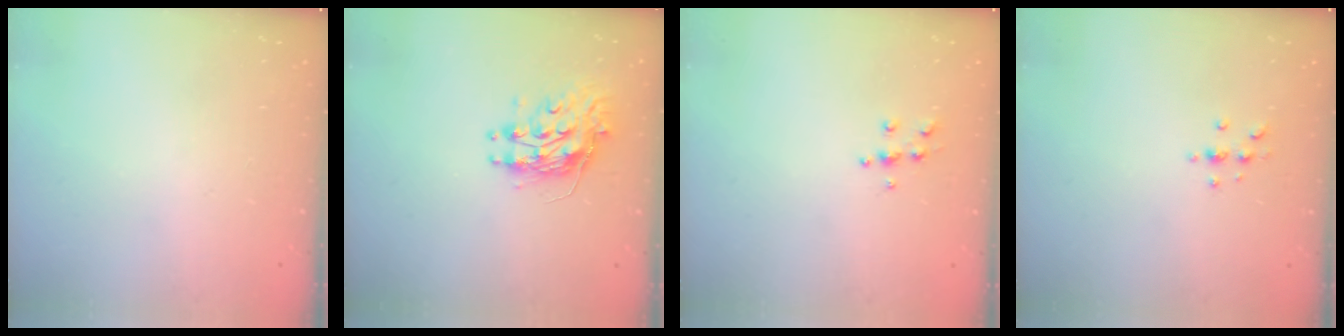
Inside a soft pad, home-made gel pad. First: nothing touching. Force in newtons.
{"total": 9.6, "press": 9.6, "slide": 0.3}
{"total": 5.5, "press": 5.4, "slide": 0.6}
{"total": 2.9, "press": 2.9, "slide": 0.4}